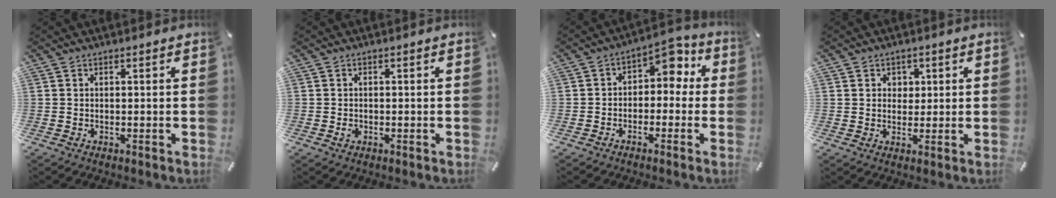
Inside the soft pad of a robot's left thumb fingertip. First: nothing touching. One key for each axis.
{"total": 1.0, "fx": -0.3, "fy": 0.8, "fz": 0.5, "tx": -0.010, "ty": 0.004, "tz": -0.006}
{"total": 5.2, "fx": 1.3, "fy": 4.1, "fz": 2.8, "tx": -0.032, "ty": -0.014, "tz": 0.014}
{"total": 3.4, "fx": 1.0, "fy": 3.1, "fz": 0.8, "tx": -0.008, "ty": 0.001, "tz": 0.012}